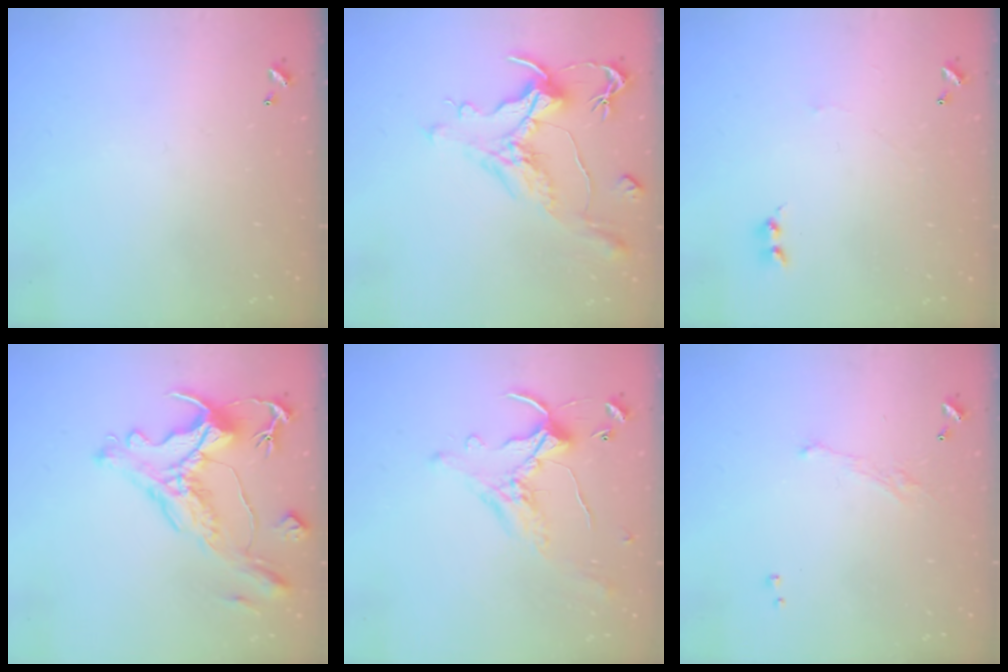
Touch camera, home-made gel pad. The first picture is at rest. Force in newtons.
{"total": 1.1, "press": 0.2, "slide": 1.1}
{"total": 0.8, "press": 0.7, "slide": 0.5}
{"total": 3.1, "press": 2.8, "slide": 1.4}
{"total": 1.1, "press": 0.3, "slide": 1.0}
{"total": 1.9, "press": 1.7, "slide": 0.8}